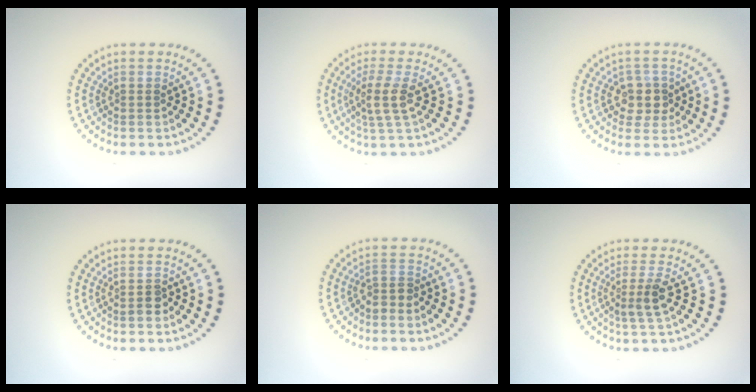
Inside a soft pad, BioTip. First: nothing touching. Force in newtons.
{"total": 3.0, "press": 2.3, "slide": 1.8}
{"total": 2.5, "press": 2.2, "slide": 1.2}
{"total": 1.3, "press": 1.1, "slide": 0.5}
{"total": 1.6, "press": 1.2, "slide": 1.1}
{"total": 2.3, "press": 1.8, "slide": 1.4}